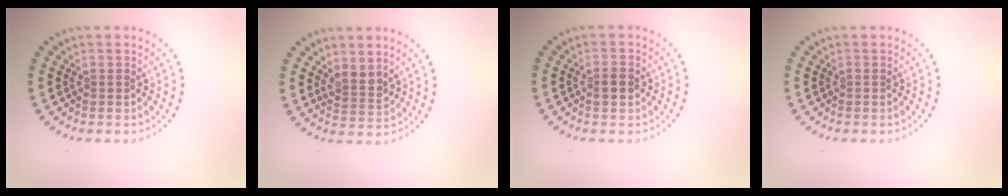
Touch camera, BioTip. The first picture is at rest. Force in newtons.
{"total": 2.0, "press": 1.7, "slide": 1.1}
{"total": 1.2, "press": 1.2, "slide": 0.0}
{"total": 0.0}